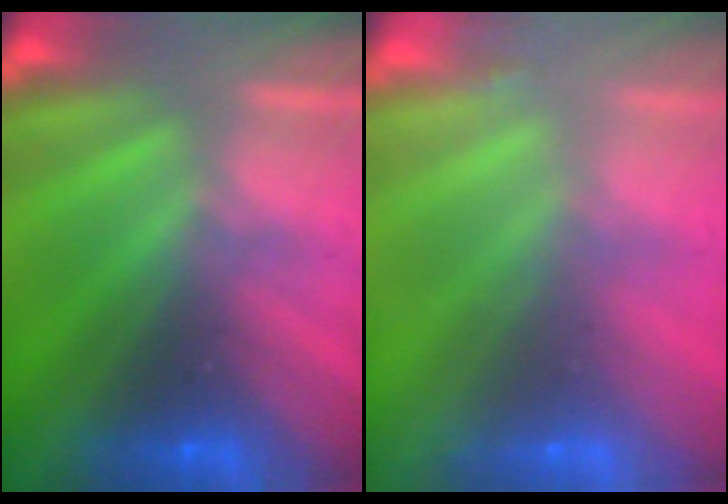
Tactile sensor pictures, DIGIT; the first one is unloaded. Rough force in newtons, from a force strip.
{"total": 2.2}